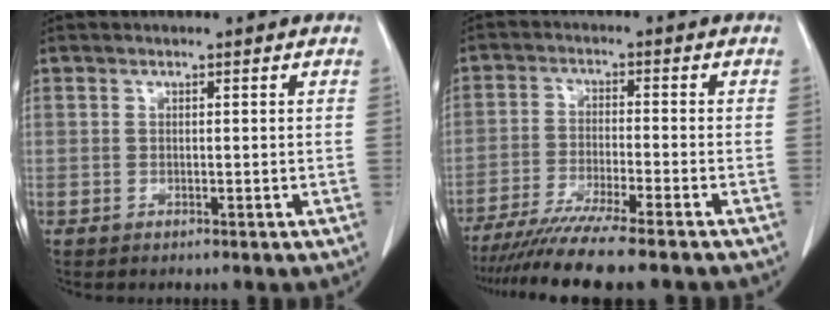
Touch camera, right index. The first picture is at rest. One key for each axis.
{"total": 12.2, "fx": -10.2, "fy": -0.6, "fz": 6.6, "tx": -0.089, "ty": -0.033, "tz": -0.161}